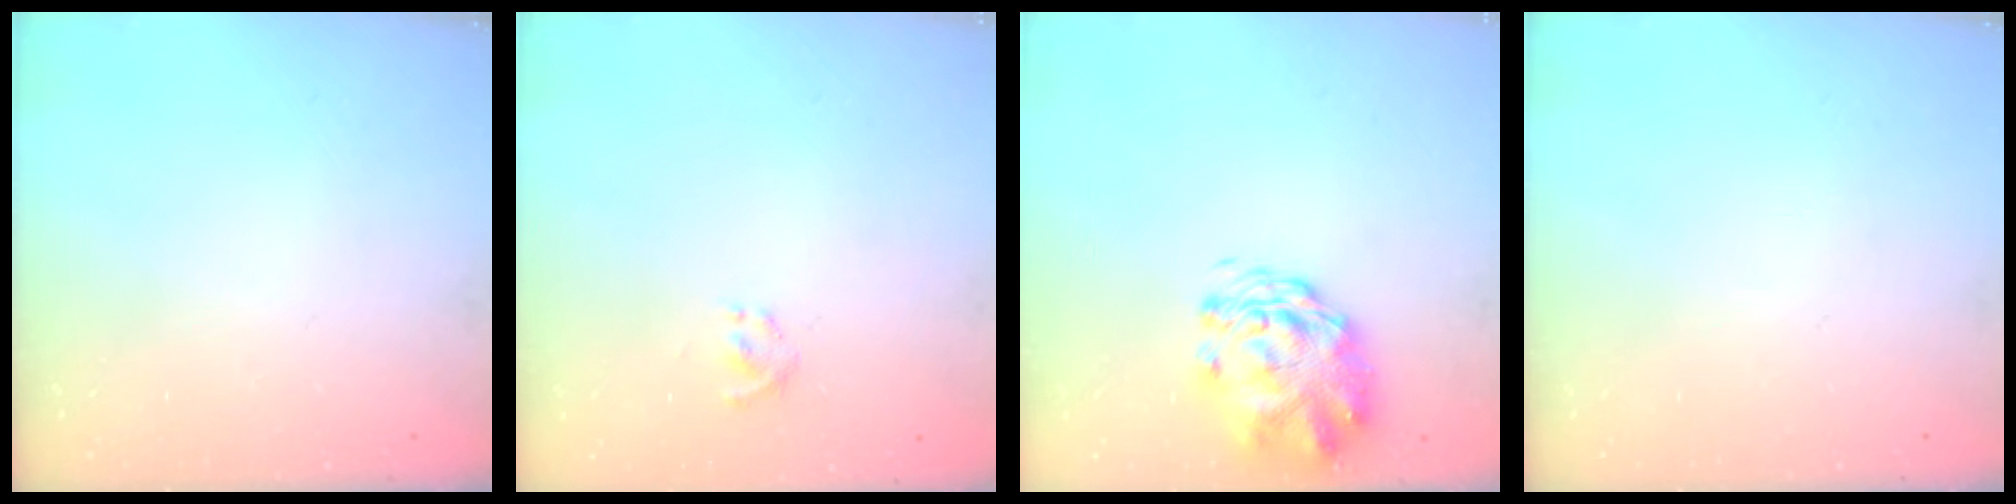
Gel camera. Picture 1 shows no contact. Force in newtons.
{"total": 1.3, "press": 1.1, "slide": 0.7}
{"total": 3.0, "press": 2.8, "slide": 1.1}
{"total": 0.0}